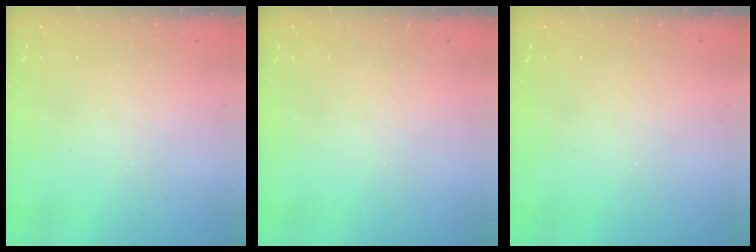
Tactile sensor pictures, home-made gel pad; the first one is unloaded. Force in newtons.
{"total": 0.0}
{"total": 0.0}